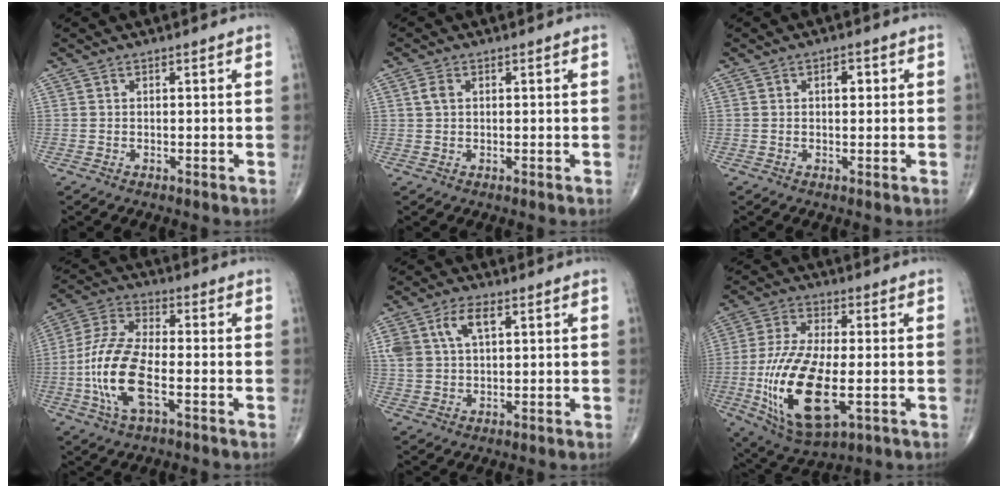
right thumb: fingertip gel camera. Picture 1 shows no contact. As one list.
[{"total": 2.0, "force": [0.5, 1.3, 1.4], "torque": [-0.029, 0.005, 0.010]}, {"total": 2.4, "force": [0.5, 1.3, 1.9], "torque": [-0.026, 0.008, 0.005]}, {"total": 14.1, "force": [-3.7, 5.8, 12.3], "torque": [-0.269, 0.019, -0.073]}, {"total": 7.9, "force": [3.0, 4.3, 5.9], "torque": [-0.122, 0.004, 0.059]}, {"total": 19.0, "force": [-4.0, 8.0, 16.8], "torque": [-0.340, -0.008, -0.056]}]